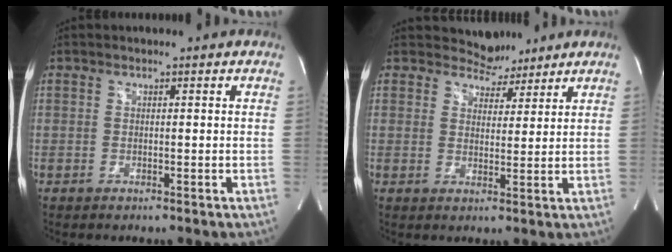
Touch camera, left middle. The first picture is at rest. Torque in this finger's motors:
{"motor_torque": [-0.15, -0.17, -0.07, -0.01]}